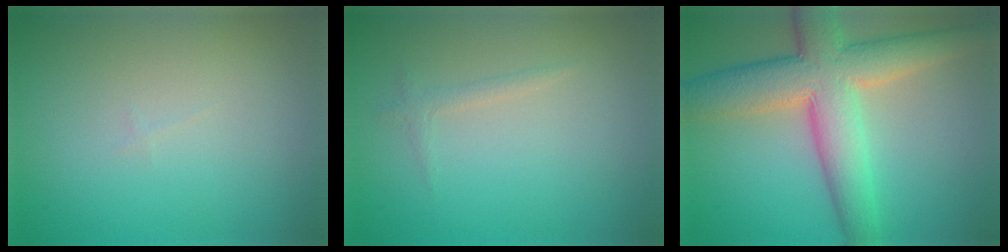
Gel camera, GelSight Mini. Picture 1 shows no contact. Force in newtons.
{"total": 0.8, "press": 0.8, "slide": 0.1}
{"total": 9.0, "press": 8.9, "slide": 0.7}